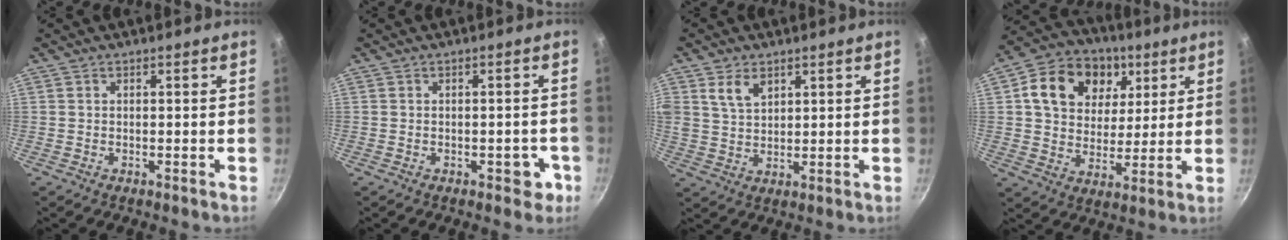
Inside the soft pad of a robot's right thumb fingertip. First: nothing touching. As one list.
[{"total": 3.4, "force": [-1.4, 2.2, 2.2], "torque": [0.002, 0.019, -0.010]}, {"total": 5.7, "force": [2.8, 3.7, 3.3], "torque": [-0.052, -0.013, 0.057]}, {"total": 16.9, "force": [5.9, 13.1, 8.9], "torque": [-0.132, -0.001, 0.090]}]